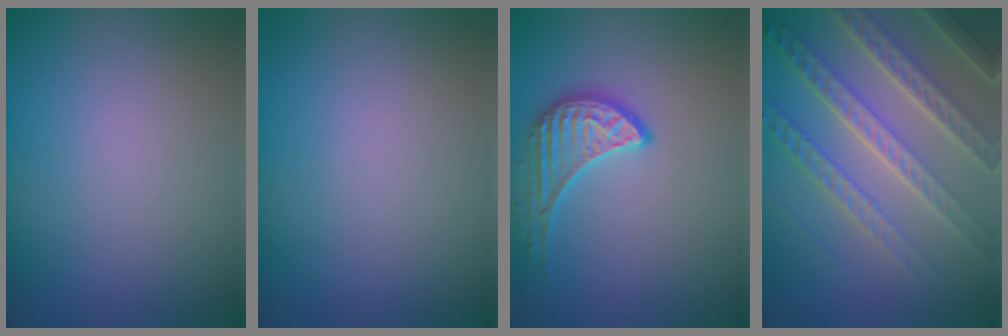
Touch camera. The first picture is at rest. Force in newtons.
{"total": 0.0}
{"total": 2.7, "press": 2.2, "slide": 1.6}
{"total": 8.1, "press": 5.5, "slide": 5.9}